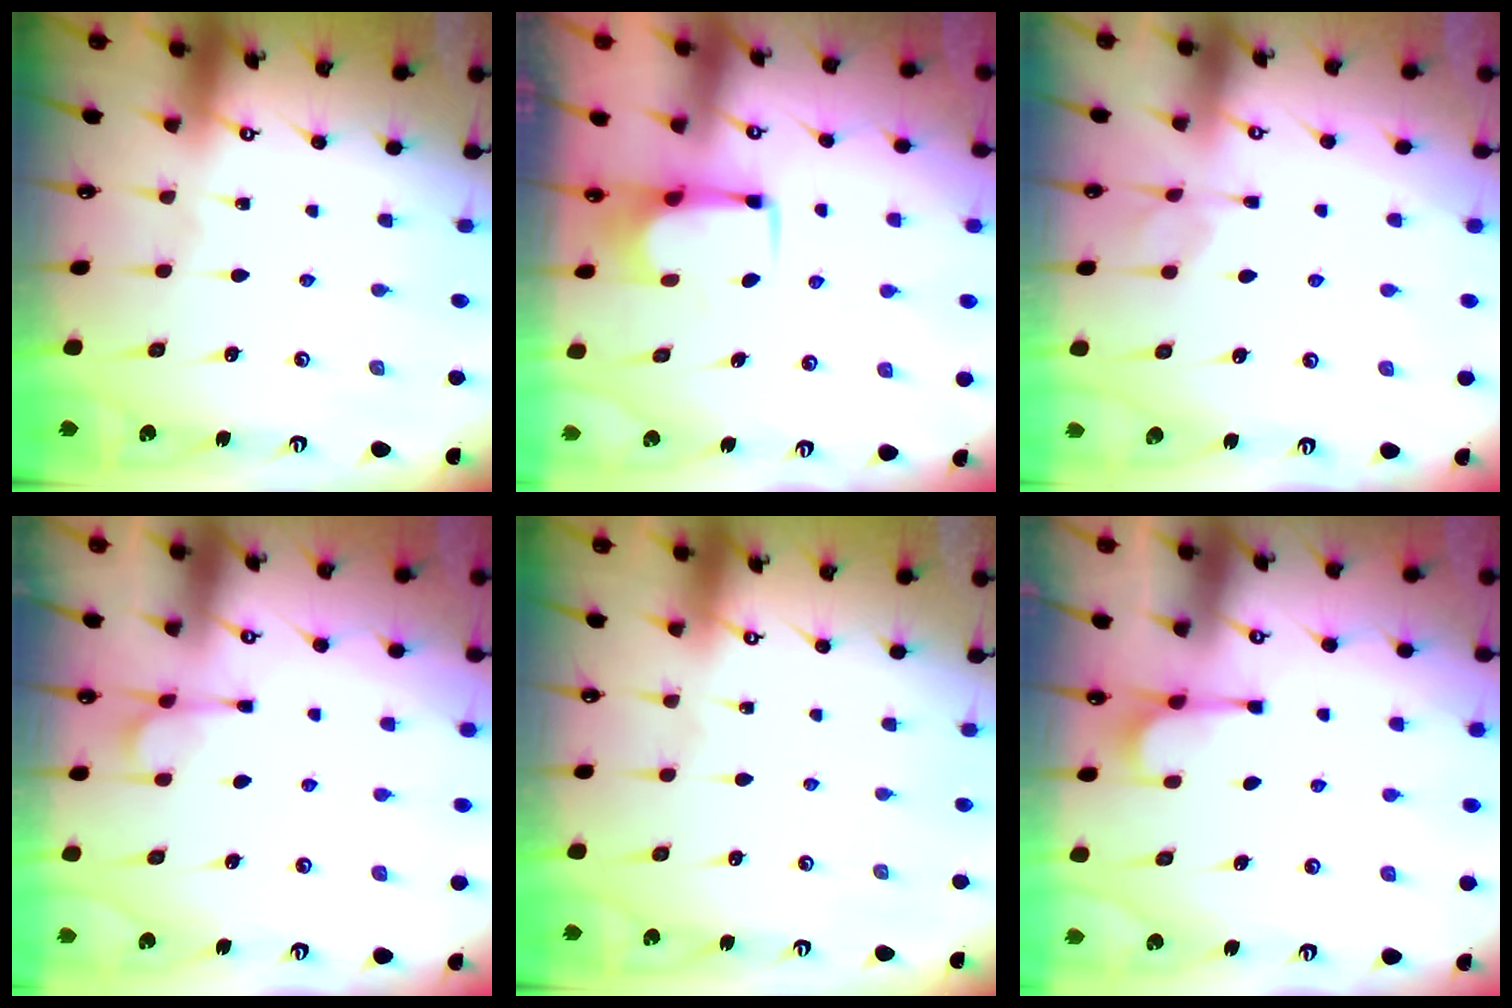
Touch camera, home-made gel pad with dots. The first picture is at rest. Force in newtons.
{"total": 2.6, "press": 2.6, "slide": 0.4}
{"total": 2.3, "press": 2.0, "slide": 1.2}
{"total": 1.6, "press": 0.9, "slide": 1.3}
{"total": 0.0}
{"total": 2.2, "press": 2.0, "slide": 0.9}